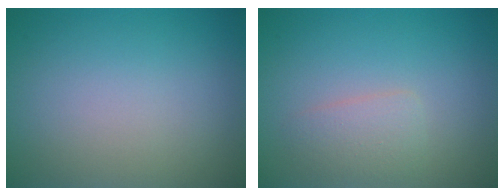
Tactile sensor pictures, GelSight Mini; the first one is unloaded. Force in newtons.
{"total": 1.9, "press": 1.9, "slide": 0.0}